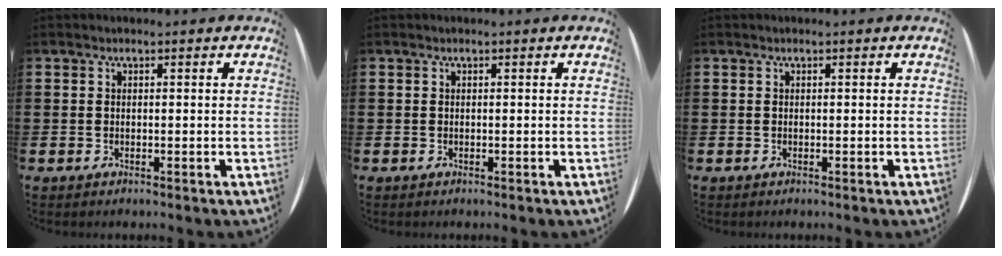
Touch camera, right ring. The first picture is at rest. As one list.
[{"total": 0.0}, {"total": 0.0}]